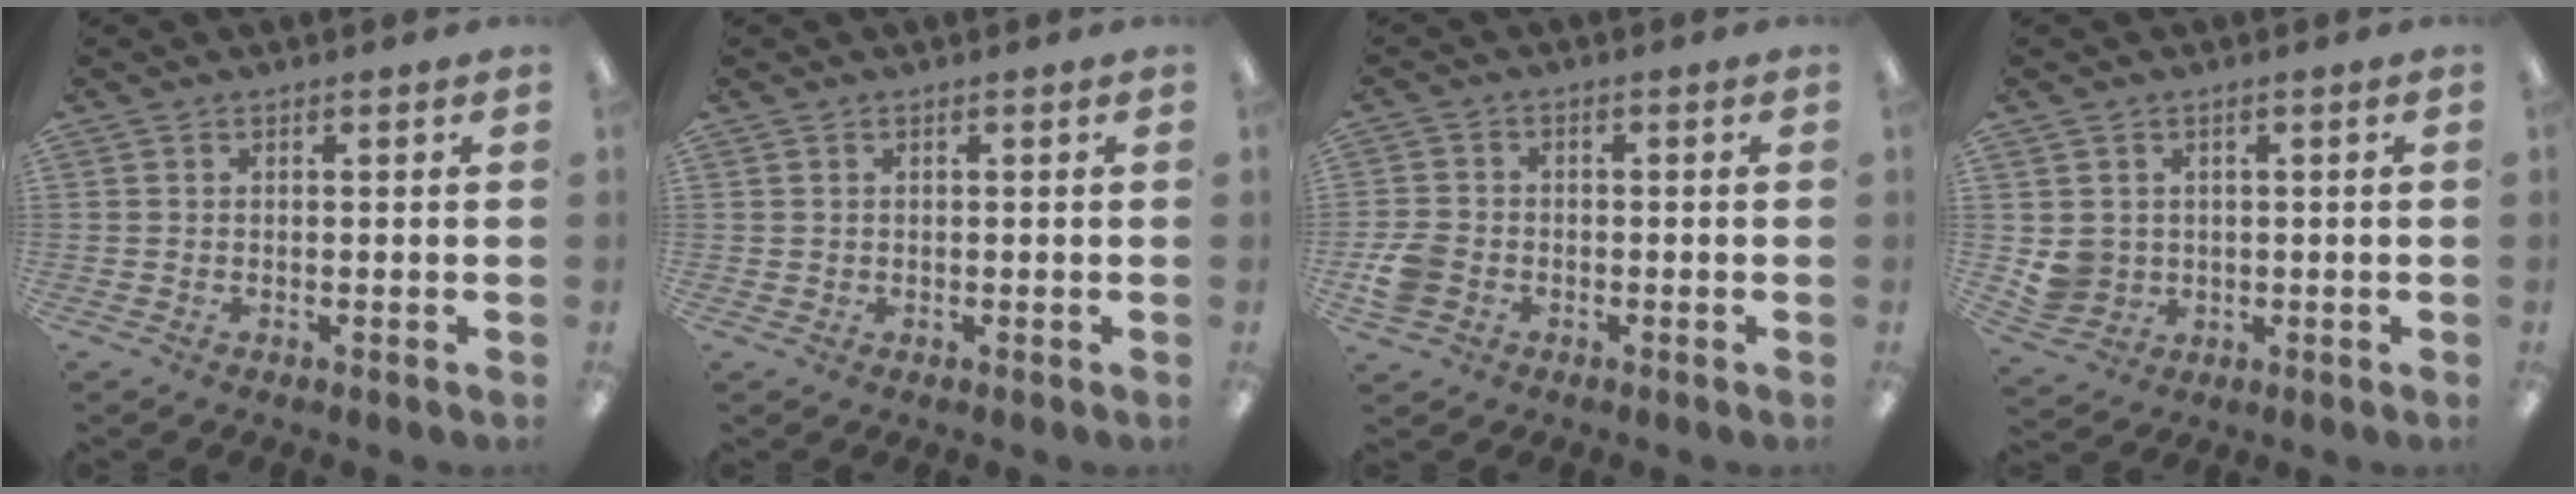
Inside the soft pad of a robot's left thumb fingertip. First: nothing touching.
{"total": 0.8, "force": [0.3, 0.7, -0.1], "torque": [0.000, 0.003, 0.005]}
{"total": 5.7, "force": [-2.1, 4.6, 2.7], "torque": [-0.046, 0.010, -0.037]}
{"total": 5.1, "force": [0.9, 4.9, 0.9], "torque": [-0.029, 0.002, 0.023]}